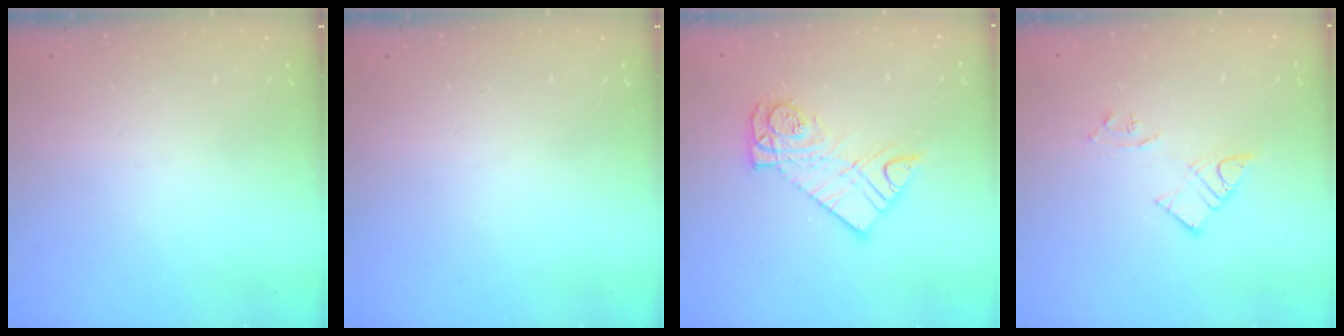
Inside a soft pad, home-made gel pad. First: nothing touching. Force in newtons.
{"total": 0.0}
{"total": 11.7, "press": 11.7, "slide": 1.0}
{"total": 7.1, "press": 7.1, "slide": 0.6}